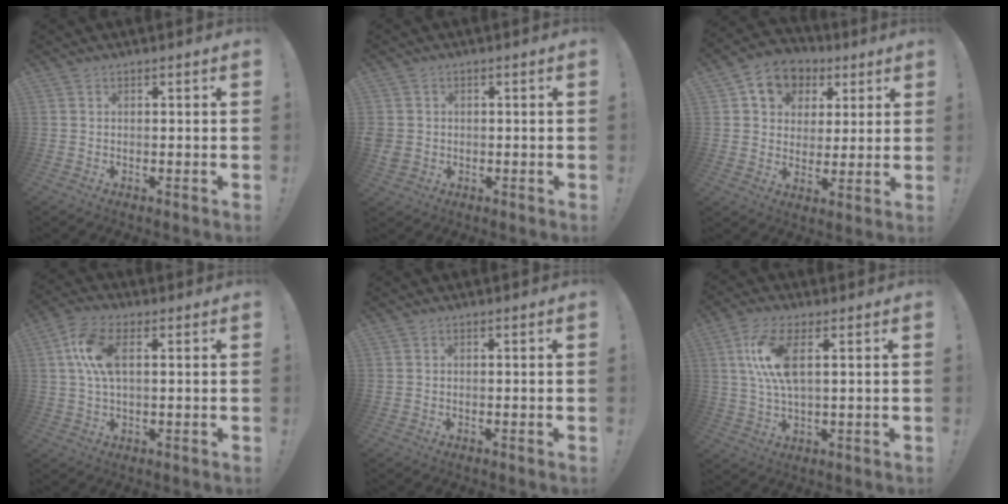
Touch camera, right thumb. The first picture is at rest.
{"total": 3.2, "force": [0.2, 2.9, 1.1], "torque": [-0.021, -0.002, 0.004]}
{"total": 10.6, "force": [4.8, 8.6, 4.0], "torque": [-0.049, -0.020, 0.092]}
{"total": 10.4, "force": [2.4, 5.0, 8.8], "torque": [-0.182, -0.004, 0.042]}
{"total": 0.0}
{"total": 11.4, "force": [2.9, 4.1, 10.2], "torque": [-0.201, -0.008, 0.052]}